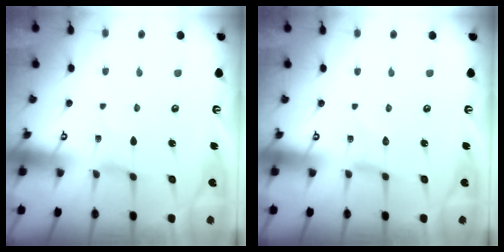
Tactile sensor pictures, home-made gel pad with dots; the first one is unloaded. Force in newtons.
{"total": 0.0}